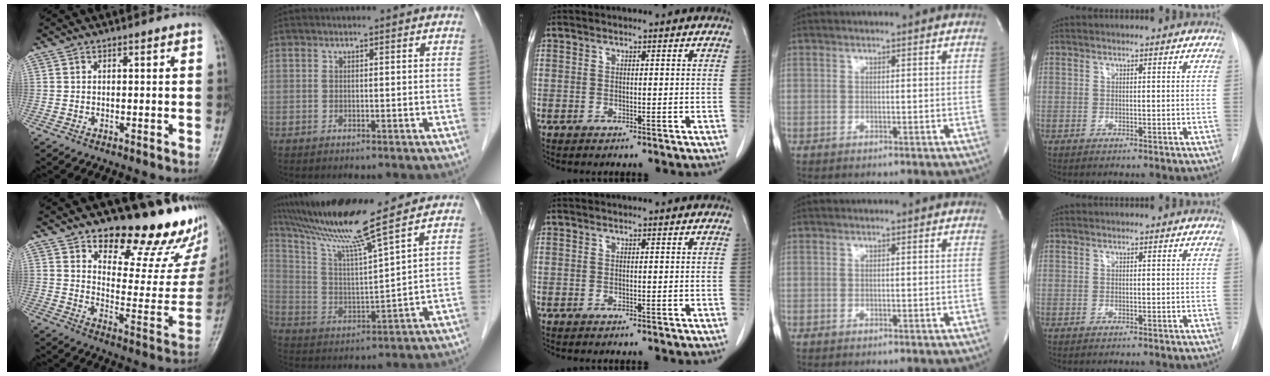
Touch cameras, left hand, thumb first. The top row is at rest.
{"thumb": {"total": 23.1, "force": [17.1, 9.5, 12.2], "torque": [-0.109, -0.118, 0.229]}, "index": {"total": 13.3, "force": [11.2, -2.1, 6.9], "torque": [-0.129, 0.005, 0.212]}}